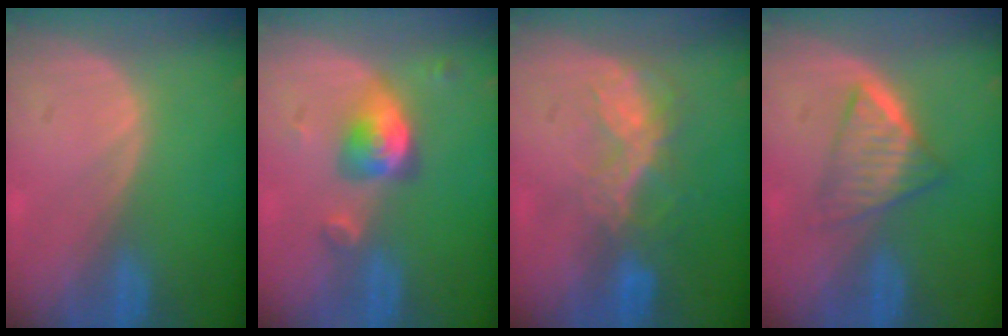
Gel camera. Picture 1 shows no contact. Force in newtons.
{"total": 5.0, "press": 4.9, "slide": 0.4}
{"total": 6.8, "press": 5.8, "slide": 3.4}
{"total": 6.4, "press": 5.4, "slide": 3.4}